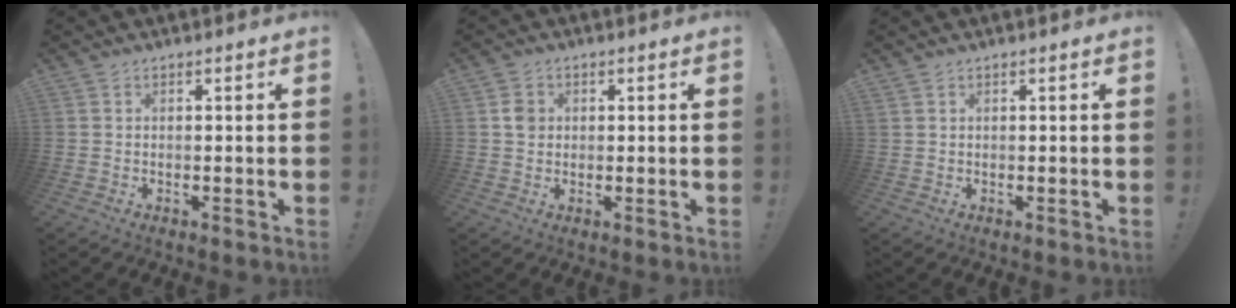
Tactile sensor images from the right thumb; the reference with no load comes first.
{"total": 3.0, "force": [0.4, 2.7, 1.2], "torque": [-0.006, -0.002, 0.004]}
{"total": 0.5, "force": [0.4, 0.3, 0.2], "torque": [-0.011, 0.003, 0.009]}